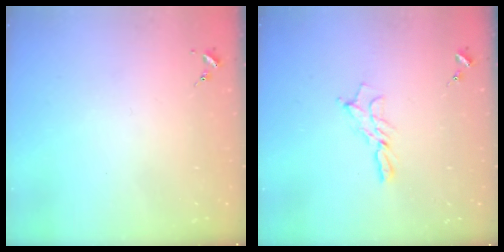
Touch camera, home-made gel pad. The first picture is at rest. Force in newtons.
{"total": 8.7, "press": 8.6, "slide": 0.6}